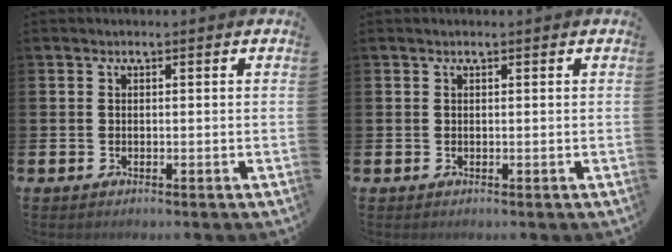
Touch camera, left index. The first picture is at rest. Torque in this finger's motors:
{"motor_torque": [0.87, -1.26, 0.01, 0.01]}